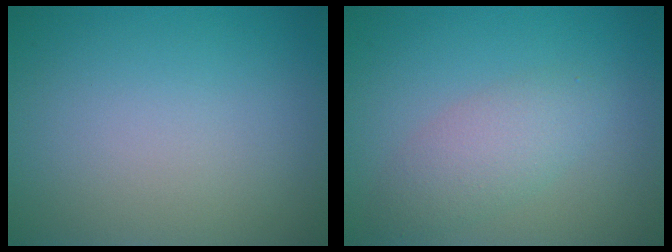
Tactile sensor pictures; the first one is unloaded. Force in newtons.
{"total": 2.9, "press": 2.9, "slide": 0.1}